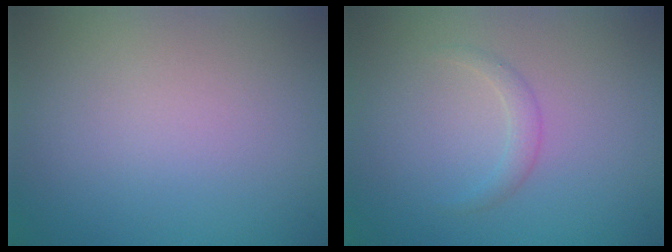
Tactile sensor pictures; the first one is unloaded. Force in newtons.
{"total": 1.2, "press": 1.2, "slide": 0.0}